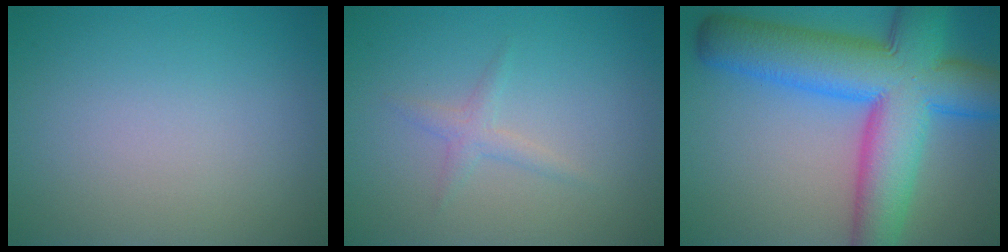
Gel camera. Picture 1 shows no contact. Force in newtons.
{"total": 1.3, "press": 1.3, "slide": 0.0}
{"total": 13.4, "press": 13.4, "slide": 0.5}